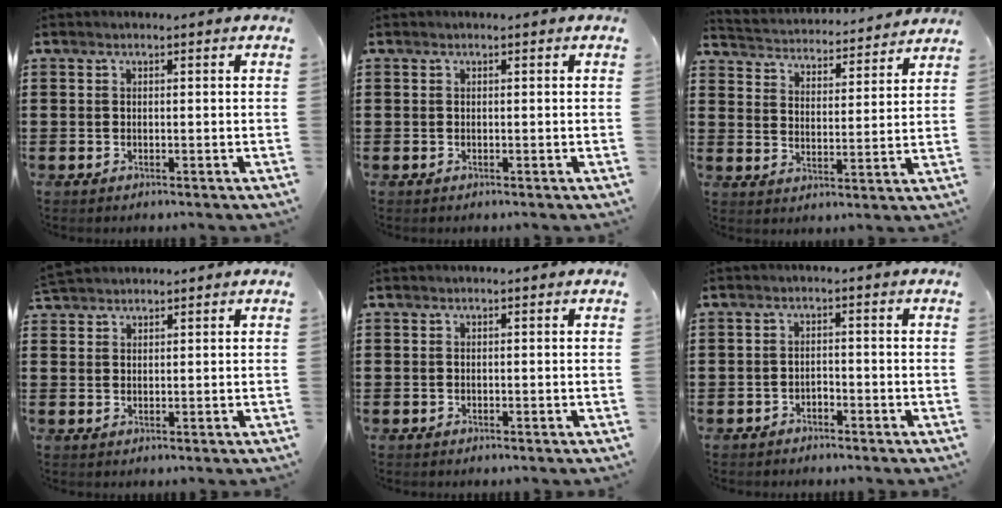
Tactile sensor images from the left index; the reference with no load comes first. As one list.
[{"total": 0.0}, {"total": 3.5, "force": [3.5, -0.1, -0.5], "torque": [-0.016, -0.032, 0.054]}, {"total": 2.5, "force": [2.4, 0.5, 0.2], "torque": [-0.010, 0.001, 0.048]}, {"total": 0.0}, {"total": 0.9, "force": [-0.9, 0.3, 0.0], "torque": [-0.005, 0.003, -0.020]}]